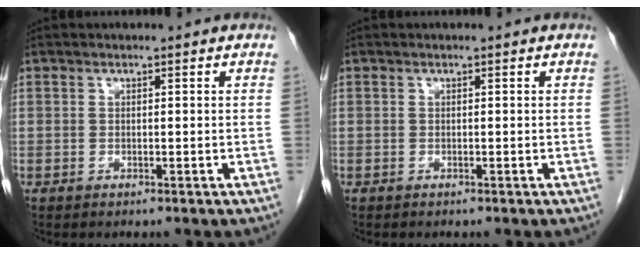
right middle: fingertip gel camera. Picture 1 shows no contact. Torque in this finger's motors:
{"motor_torque": [-0.26, -0.11, -0.03, 0.01]}